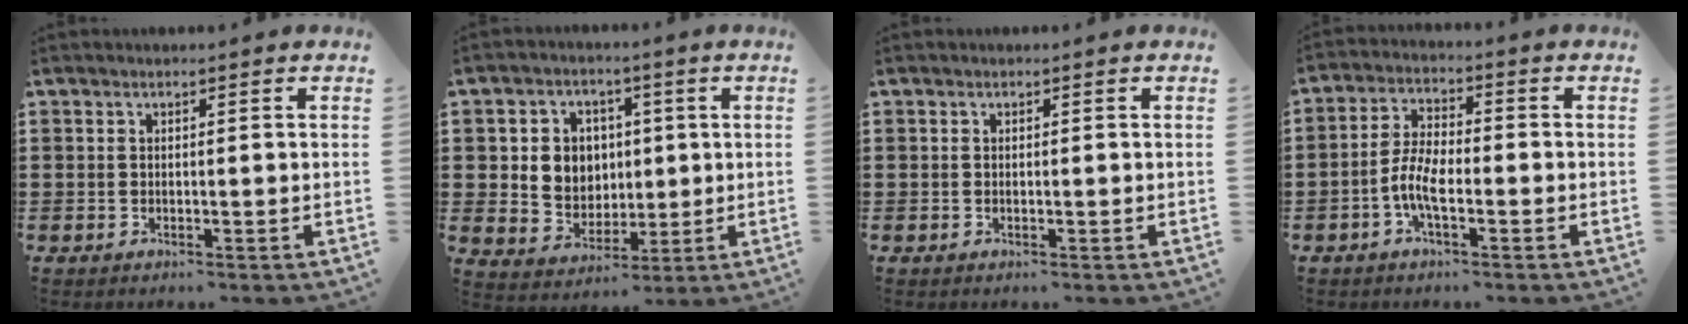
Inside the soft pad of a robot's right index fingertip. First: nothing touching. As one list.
[{"total": 6.0, "force": [1.0, 5.7, 1.6], "torque": [-0.051, 0.015, 0.017]}, {"total": 0.0}, {"total": 6.2, "force": [-2.2, 2.3, 5.3], "torque": [-0.124, -0.006, -0.047]}]